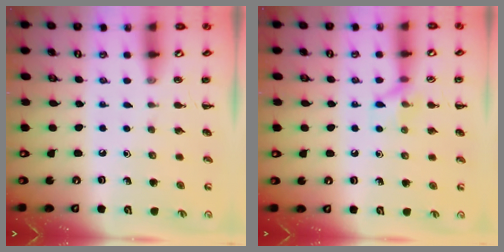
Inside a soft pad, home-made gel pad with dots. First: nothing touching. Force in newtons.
{"total": 7.2, "press": 7.0, "slide": 1.5}